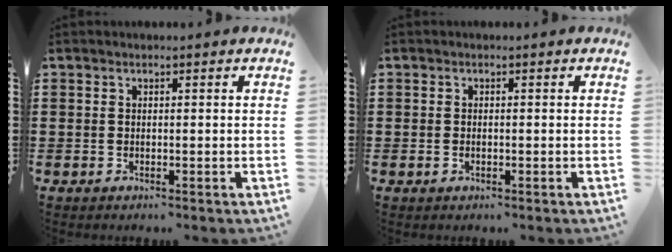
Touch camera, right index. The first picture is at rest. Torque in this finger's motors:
{"motor_torque": [0.35, 1.79, 0.00, 0.00]}